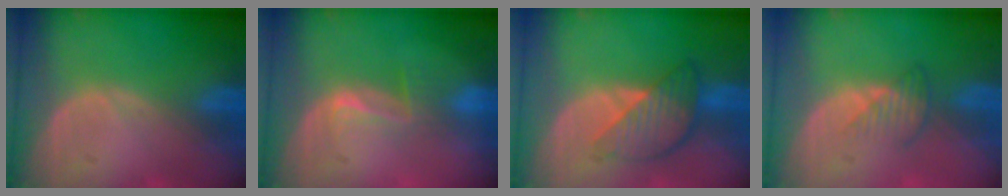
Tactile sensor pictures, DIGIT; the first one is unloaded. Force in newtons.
{"total": 3.0, "press": 2.7, "slide": 1.5}
{"total": 6.3, "press": 6.2, "slide": 0.4}
{"total": 2.8, "press": 2.7, "slide": 0.8}